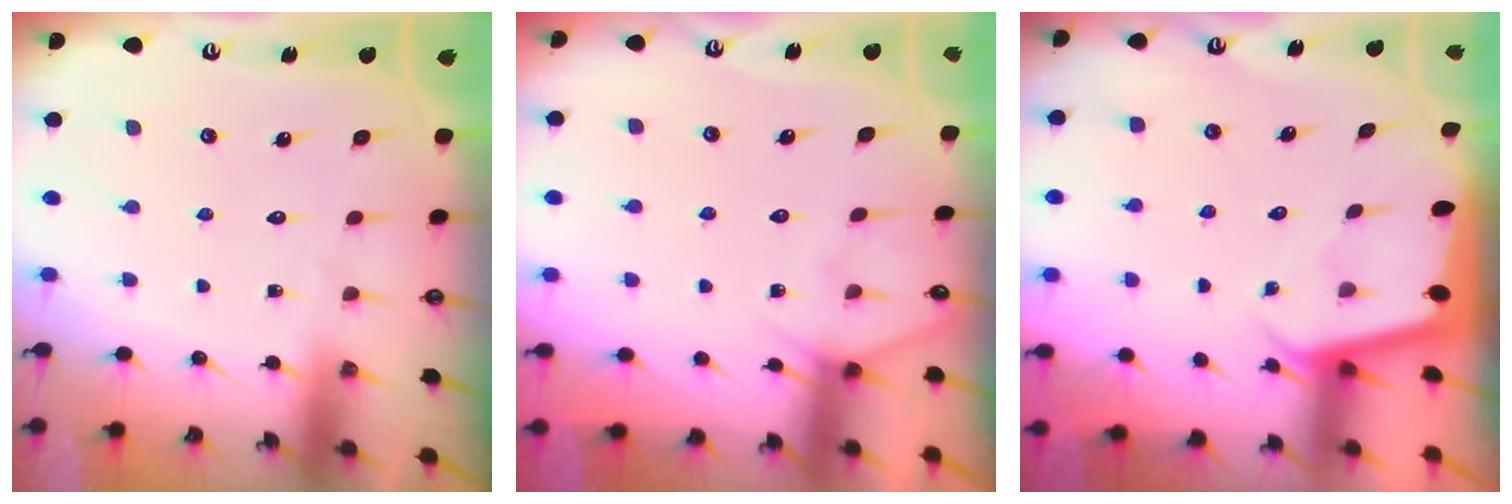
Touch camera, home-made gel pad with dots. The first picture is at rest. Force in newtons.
{"total": 5.6, "press": 5.6, "slide": 0.5}
{"total": 2.0, "press": 2.0, "slide": 0.0}